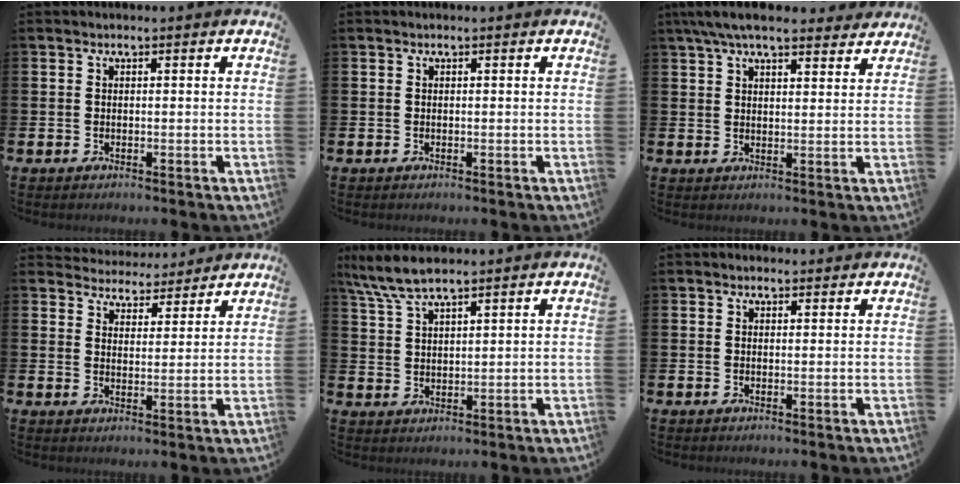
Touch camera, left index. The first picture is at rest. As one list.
[{"total": 0.0}, {"total": 6.5, "force": [5.8, 1.4, 2.6], "torque": [-0.062, -0.014, 0.106]}, {"total": 4.4, "force": [4.3, 1.1, -0.4], "torque": [-0.003, -0.033, 0.074]}, {"total": 6.3, "force": [5.4, 0.9, 3.1], "torque": [-0.073, -0.013, 0.099]}, {"total": 0.9, "force": [0.8, 0.4, 0.2], "torque": [0.010, -0.001, 0.010]}]